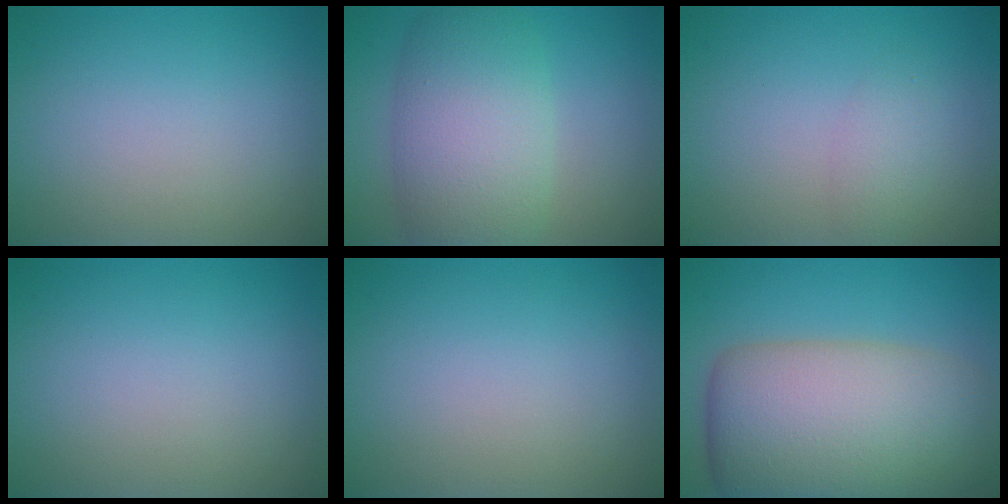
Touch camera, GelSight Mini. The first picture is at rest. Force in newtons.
{"total": 8.4, "press": 8.4, "slide": 0.4}
{"total": 1.6, "press": 1.6, "slide": 0.1}
{"total": 0.0}
{"total": 0.0}
{"total": 12.8, "press": 12.8, "slide": 0.5}